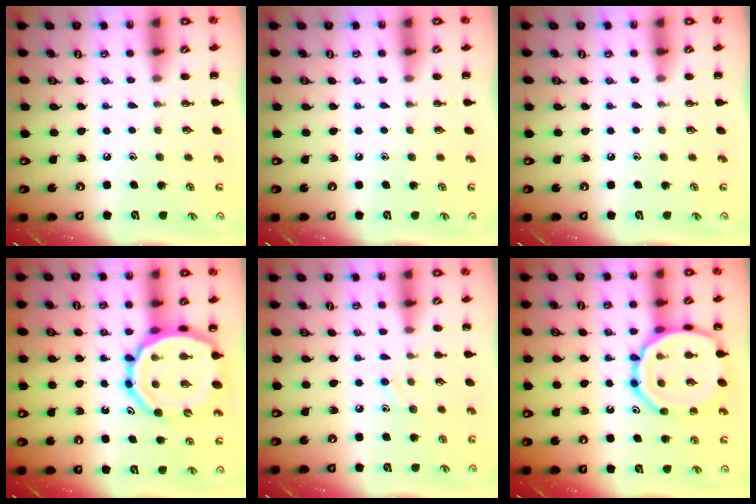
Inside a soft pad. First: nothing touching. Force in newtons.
{"total": 0.0}
{"total": 0.0}
{"total": 17.3, "press": 16.9, "slide": 3.8}
{"total": 7.2, "press": 6.8, "slide": 2.4}
{"total": 17.2, "press": 17.1, "slide": 1.4}